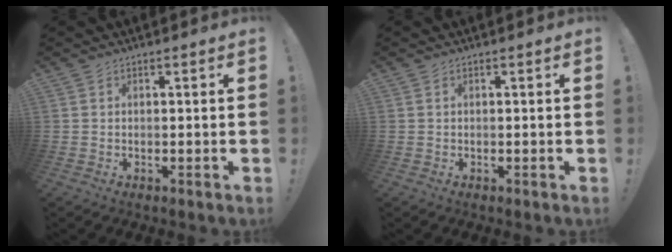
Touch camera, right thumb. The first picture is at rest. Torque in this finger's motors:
{"motor_torque": [0.09, -0.02, -0.17, 0.08, 0.04]}